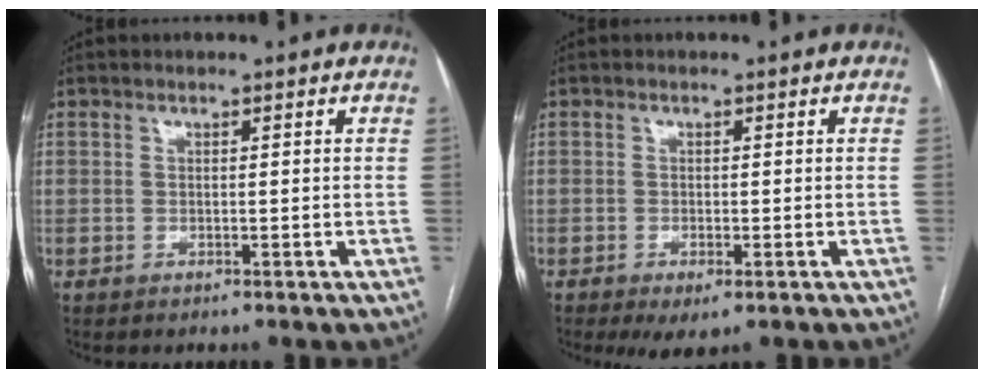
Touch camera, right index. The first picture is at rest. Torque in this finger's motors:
{"motor_torque": [0.51, -0.31, 0.23, 0.05]}